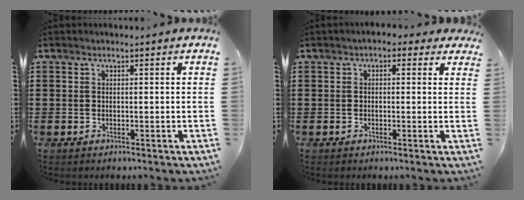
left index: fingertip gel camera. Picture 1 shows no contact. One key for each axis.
{"total": 1.3, "fx": 0.1, "fy": 1.0, "fz": 0.9, "tx": -0.022, "ty": 0.008, "tz": -0.003}